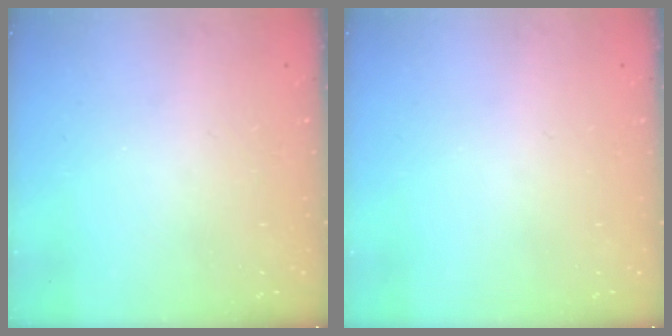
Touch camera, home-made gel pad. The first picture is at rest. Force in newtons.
{"total": 0.0}